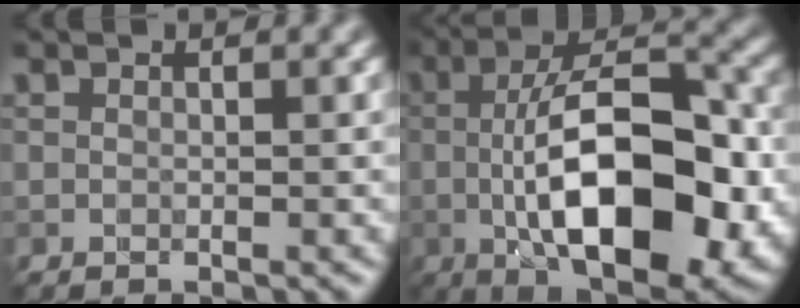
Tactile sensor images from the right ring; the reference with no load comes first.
{"total": 13.8, "force": [-2.5, 5.8, 12.3], "torque": [-0.187, -0.002, -0.046]}